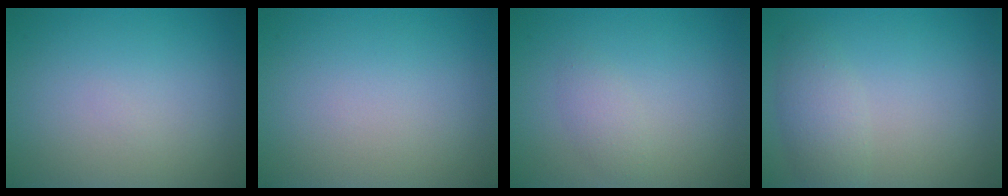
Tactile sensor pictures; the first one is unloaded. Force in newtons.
{"total": 0.0}
{"total": 1.3, "press": 1.3, "slide": 0.0}
{"total": 2.4, "press": 2.4, "slide": 0.1}